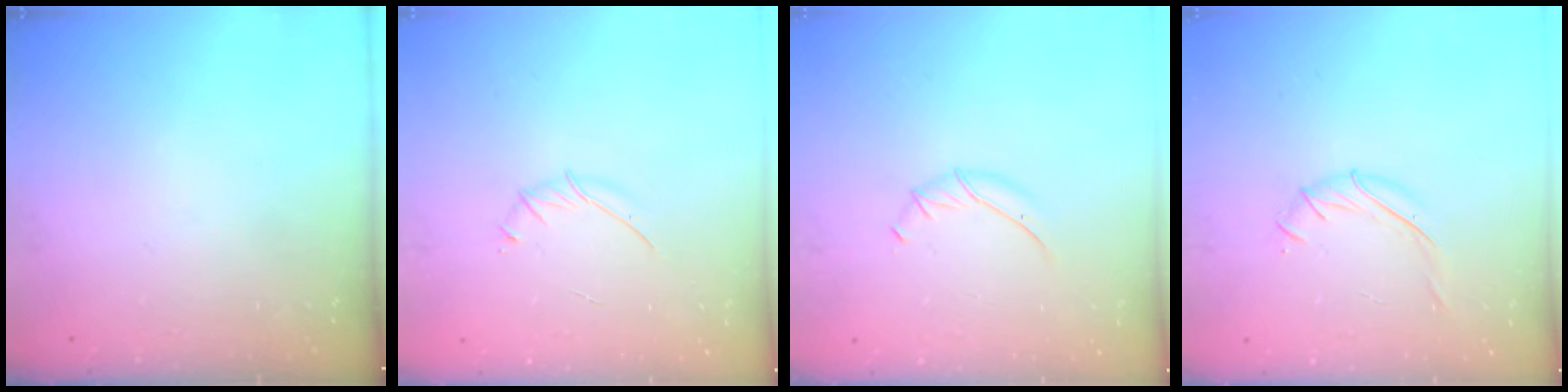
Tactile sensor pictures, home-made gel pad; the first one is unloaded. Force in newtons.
{"total": 3.6, "press": 3.5, "slide": 1.0}
{"total": 6.6, "press": 6.5, "slide": 1.2}
{"total": 5.5, "press": 5.4, "slide": 1.0}